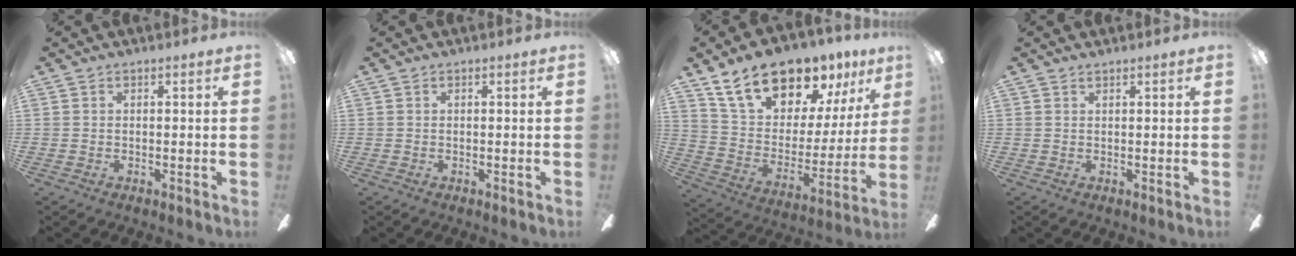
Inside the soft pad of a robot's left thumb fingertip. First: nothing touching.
{"total": 0.0}
{"total": 20.1, "force": [15.7, 9.4, 8.3], "torque": [-0.159, -0.099, 0.285]}
{"total": 0.6, "force": [0.6, 0.0, -0.1], "torque": [0.000, -0.001, 0.012]}